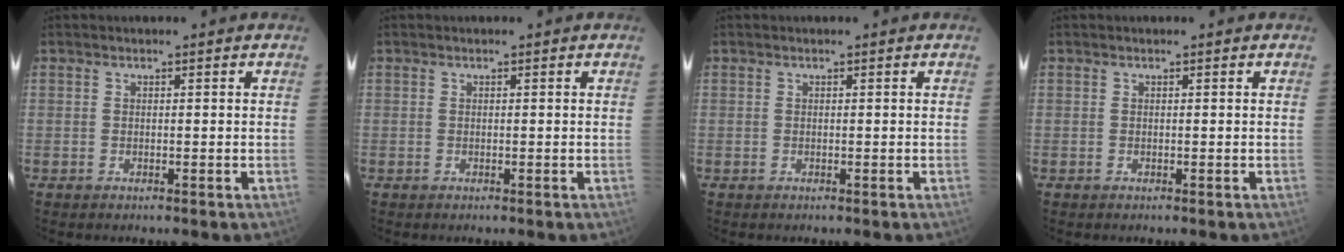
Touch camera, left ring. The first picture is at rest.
{"total": 0.0}
{"total": 0.0}
{"total": 0.0}